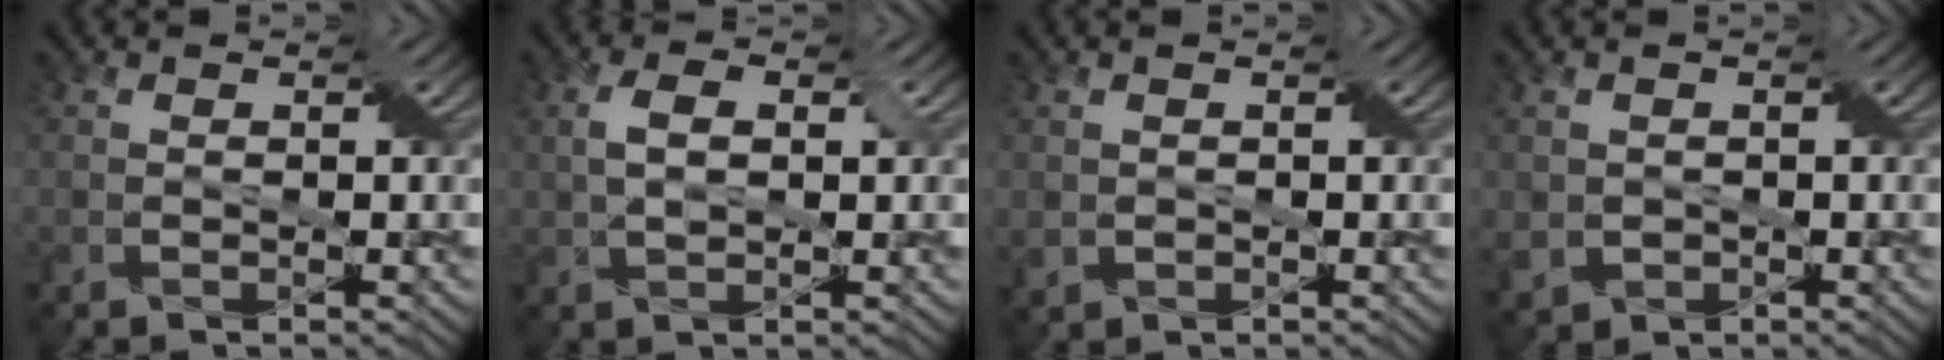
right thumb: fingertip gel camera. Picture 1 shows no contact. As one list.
[{"total": 3.7, "force": [0.7, 1.9, 3.1], "torque": [-0.075, 0.005, 0.010]}, {"total": 1.3, "force": [-0.1, 1.3, 0.2], "torque": [-0.018, -0.008, -0.001]}, {"total": 2.8, "force": [-0.3, 2.7, 0.8], "torque": [-0.038, -0.014, -0.006]}]